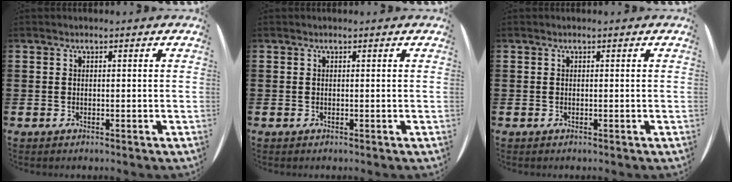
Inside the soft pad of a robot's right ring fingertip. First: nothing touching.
{"total": 0.0}
{"total": 0.0}